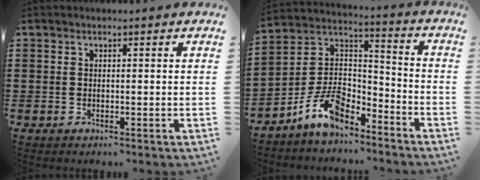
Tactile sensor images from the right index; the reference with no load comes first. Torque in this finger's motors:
{"motor_torque": [2.14, 0.00, 1.05, 0.17]}